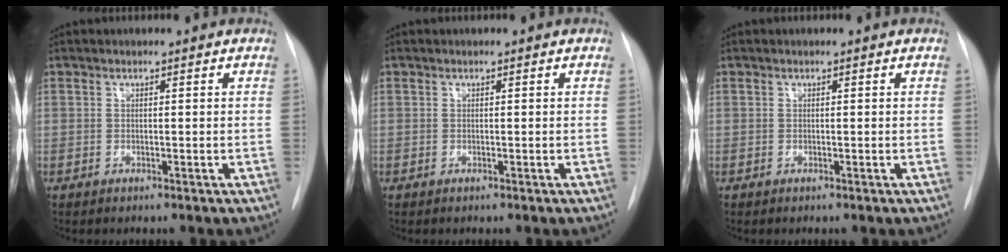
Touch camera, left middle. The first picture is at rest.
{"total": 0.0}
{"total": 0.0}